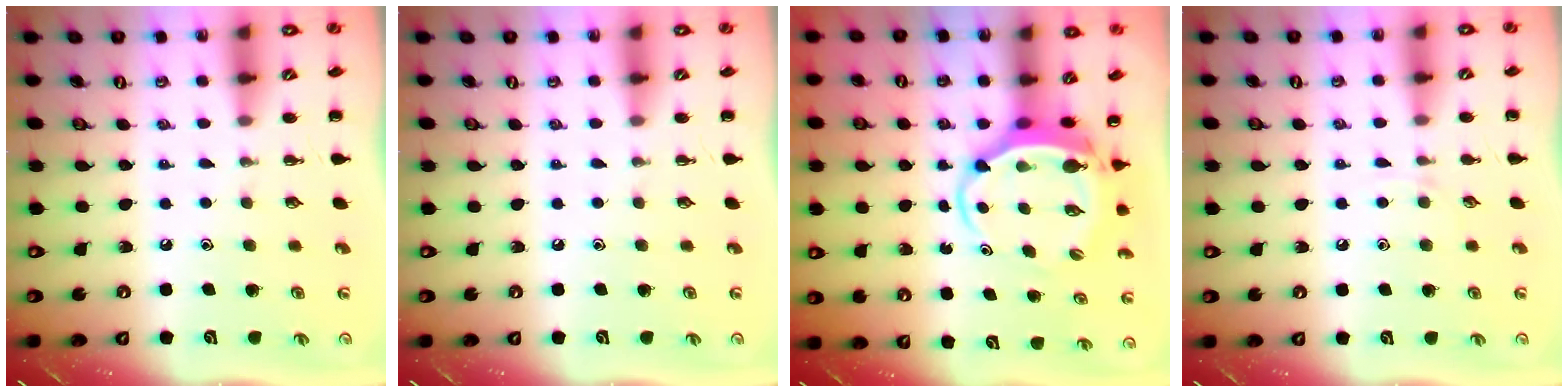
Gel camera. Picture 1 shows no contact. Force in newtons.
{"total": 0.0}
{"total": 6.3, "press": 6.2, "slide": 1.4}
{"total": 2.5, "press": 2.3, "slide": 0.9}